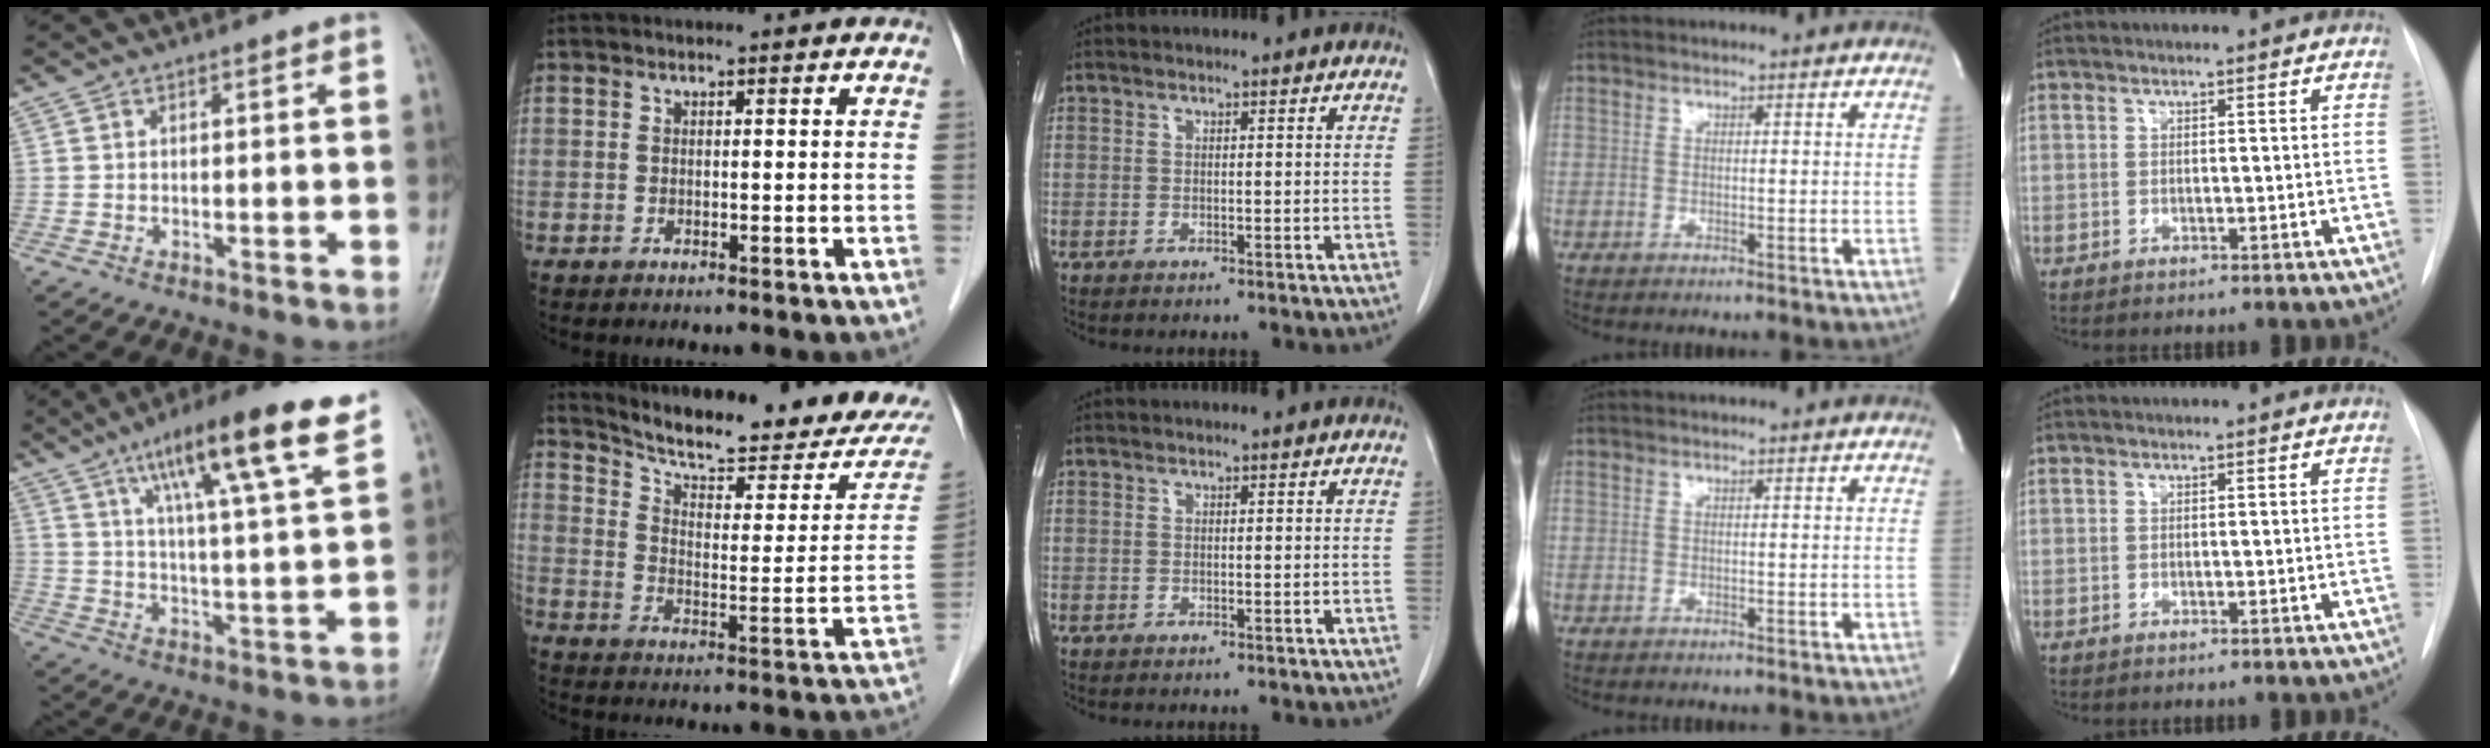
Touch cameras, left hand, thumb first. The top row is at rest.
{"thumb": {"total": 17.8, "force": [10.4, 2.3, 14.2], "torque": [-0.215, -0.037, 0.164]}, "index": {"total": 19.5, "force": [18.1, 1.3, 7.2], "torque": [-0.113, -0.058, 0.246]}}